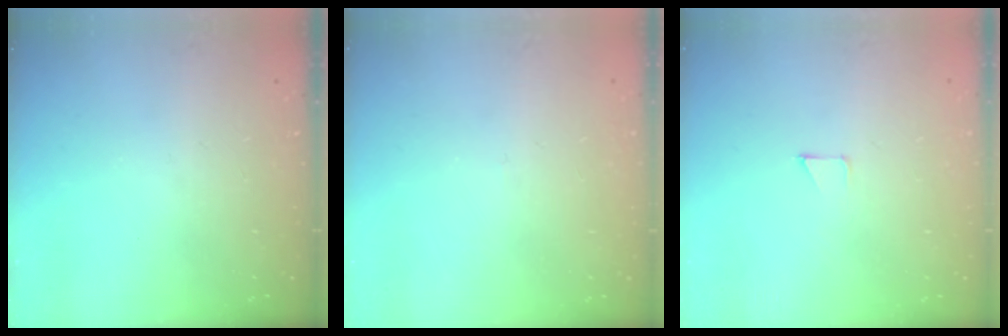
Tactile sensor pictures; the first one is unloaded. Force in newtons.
{"total": 2.7, "press": 2.7, "slide": 0.3}
{"total": 2.6, "press": 2.6, "slide": 0.2}